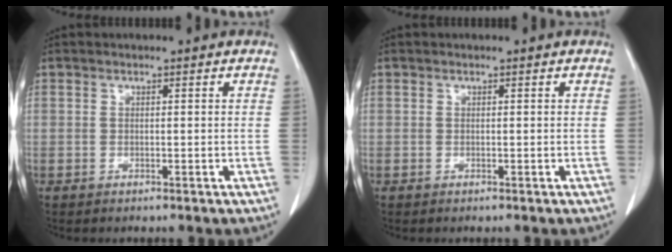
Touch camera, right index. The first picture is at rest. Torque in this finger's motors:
{"motor_torque": [-0.01, 0.01, 0.00, 0.00]}